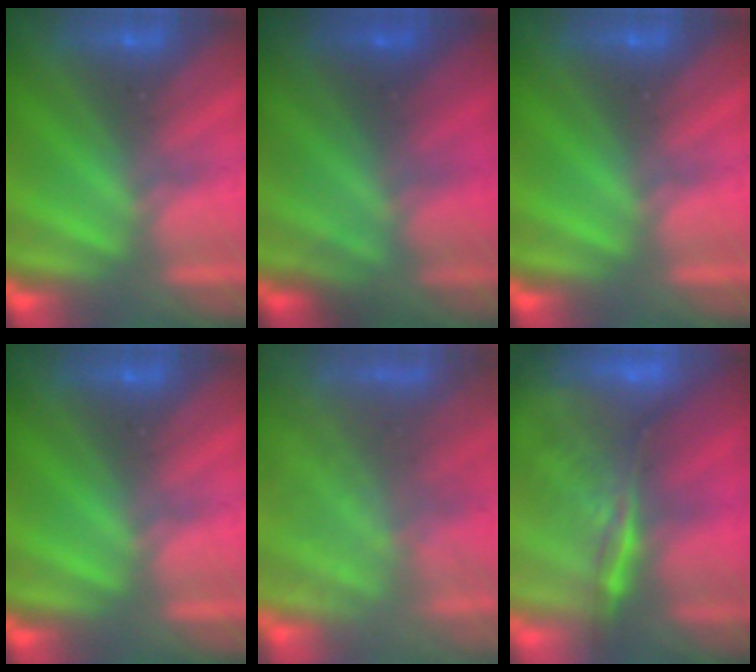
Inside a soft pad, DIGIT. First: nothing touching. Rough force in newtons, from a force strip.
{"total": 4.5}
{"total": 0.0}
{"total": 0.0}
{"total": 10.4}
{"total": 5.9}